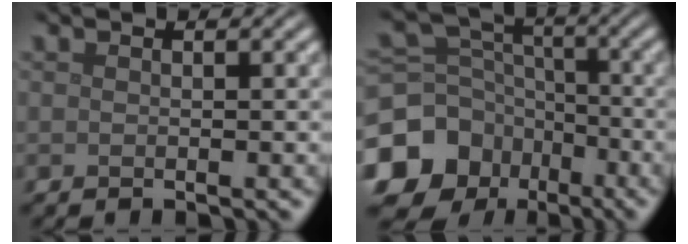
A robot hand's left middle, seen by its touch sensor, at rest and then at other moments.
{"total": 15.6, "force": [-8.4, 12.2, 4.6], "torque": [-0.136, -0.057, -0.150]}